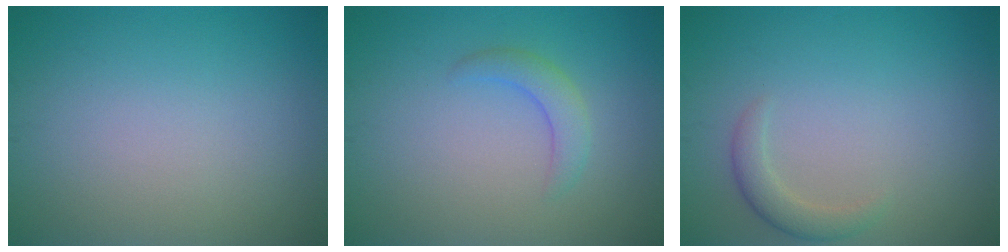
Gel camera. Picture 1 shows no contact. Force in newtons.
{"total": 2.1, "press": 2.1, "slide": 0.2}
{"total": 1.8, "press": 1.8, "slide": 0.0}